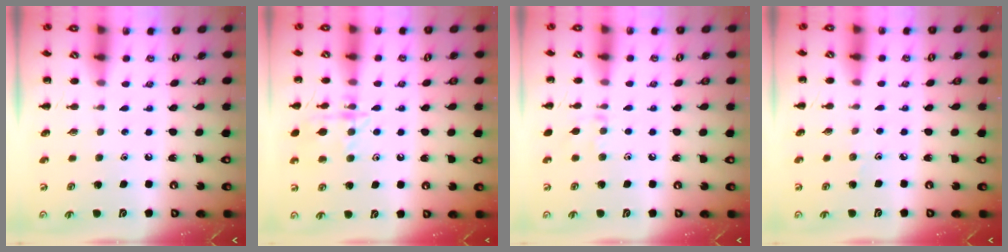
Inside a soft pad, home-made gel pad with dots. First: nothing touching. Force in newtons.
{"total": 11.8, "press": 11.8, "slide": 0.5}
{"total": 7.2, "press": 6.9, "slide": 1.8}
{"total": 2.9, "press": 2.7, "slide": 1.2}